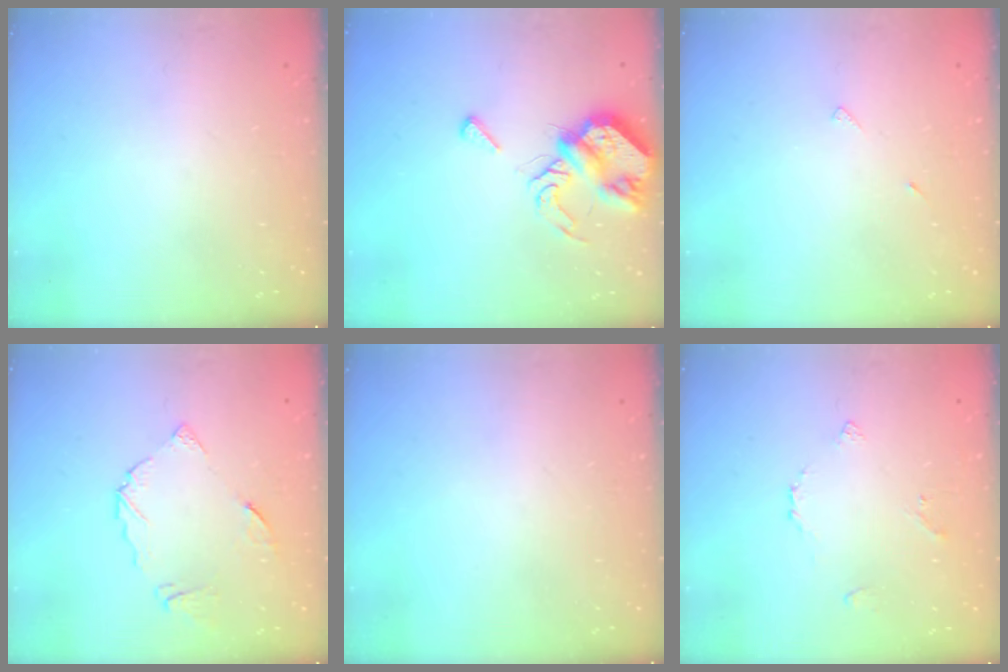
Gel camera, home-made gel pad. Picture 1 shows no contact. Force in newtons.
{"total": 8.2, "press": 8.1, "slide": 1.1}
{"total": 5.0, "press": 5.0, "slide": 0.5}
{"total": 7.6, "press": 7.6, "slide": 0.8}
{"total": 0.0}
{"total": 3.6, "press": 3.5, "slide": 0.8}